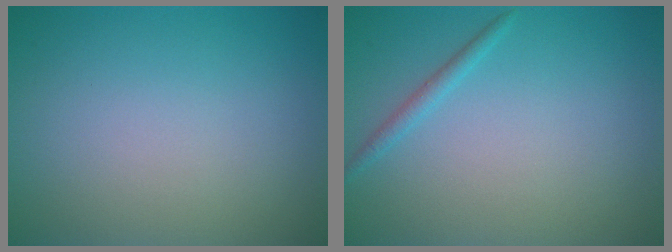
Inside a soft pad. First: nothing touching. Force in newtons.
{"total": 1.1, "press": 1.1, "slide": 0.0}